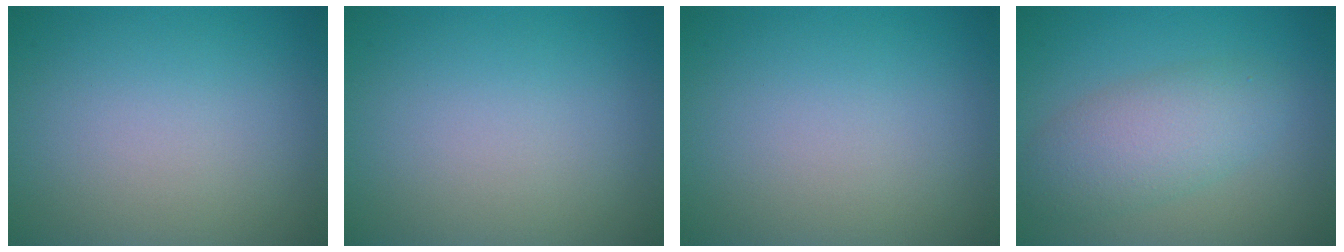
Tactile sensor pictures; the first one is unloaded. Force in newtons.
{"total": 0.0}
{"total": 0.0}
{"total": 4.4, "press": 4.4, "slide": 0.1}